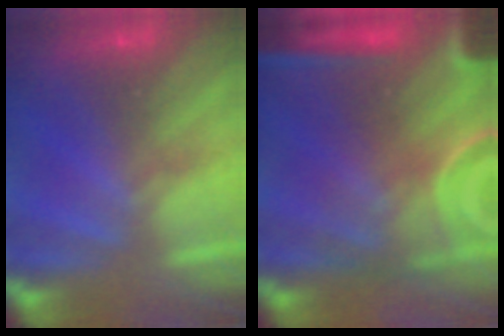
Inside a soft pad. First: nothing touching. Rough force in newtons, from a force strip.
{"total": 9.6}